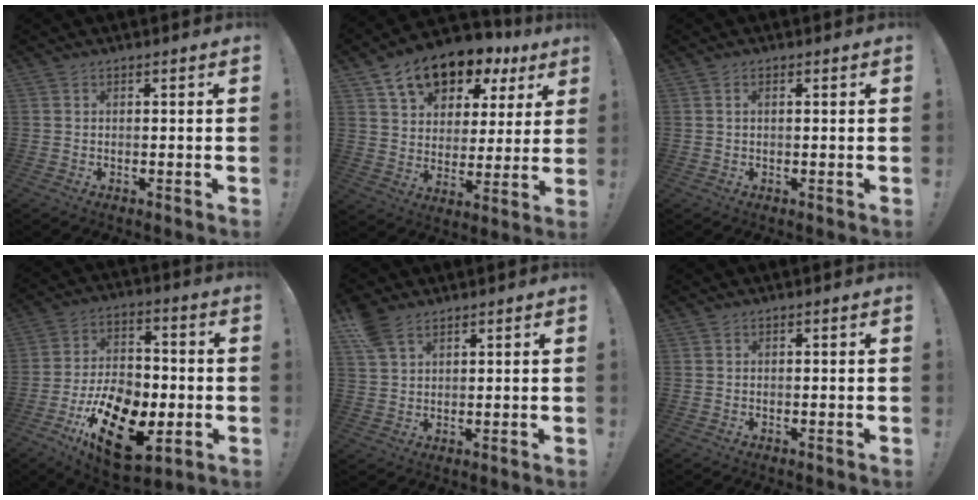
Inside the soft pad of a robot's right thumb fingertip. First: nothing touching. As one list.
[{"total": 14.3, "force": [9.8, 8.2, 6.3], "torque": [-0.092, -0.067, 0.175]}, {"total": 1.0, "force": [0.3, 0.3, 0.9], "torque": [-0.012, 0.000, 0.003]}, {"total": 21.7, "force": [-9.1, 12.6, 15.2], "torque": [-0.250, 0.058, -0.142]}, {"total": 6.6, "force": [4.3, 3.7, 3.4], "torque": [-0.059, -0.015, 0.087]}, {"total": 0.0}]